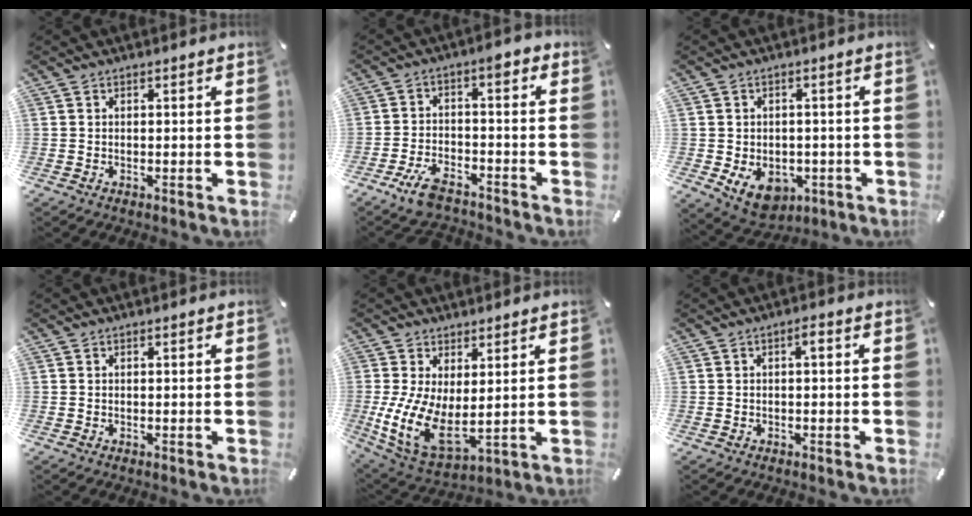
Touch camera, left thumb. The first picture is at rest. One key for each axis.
{"total": 9.3, "fx": -5.1, "fy": 4.7, "fz": 6.2, "tx": -0.119, "ty": 0.028, "tz": -0.096}
{"total": 7.8, "fx": -2.6, "fy": 6.1, "fz": 4.1, "tx": -0.066, "ty": 0.009, "tz": -0.047}
{"total": 0.0}
{"total": 11.6, "fx": 1.3, "fy": 6.2, "fz": 9.6, "tx": -0.199, "ty": -0.033, "tz": 0.033}
{"total": 1.7, "fx": -0.1, "fy": 0.3, "fz": 1.7, "tx": -0.033, "ty": 0.005, "tz": -0.004}